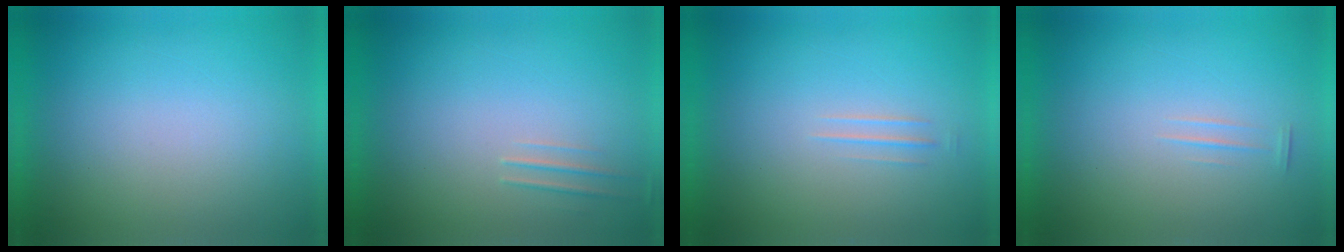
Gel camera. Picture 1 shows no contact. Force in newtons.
{"total": 1.1}
{"total": 1.2}
{"total": 1.3}